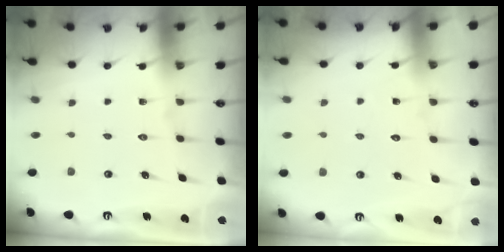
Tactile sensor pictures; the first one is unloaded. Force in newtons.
{"total": 4.2, "press": 4.2, "slide": 0.4}